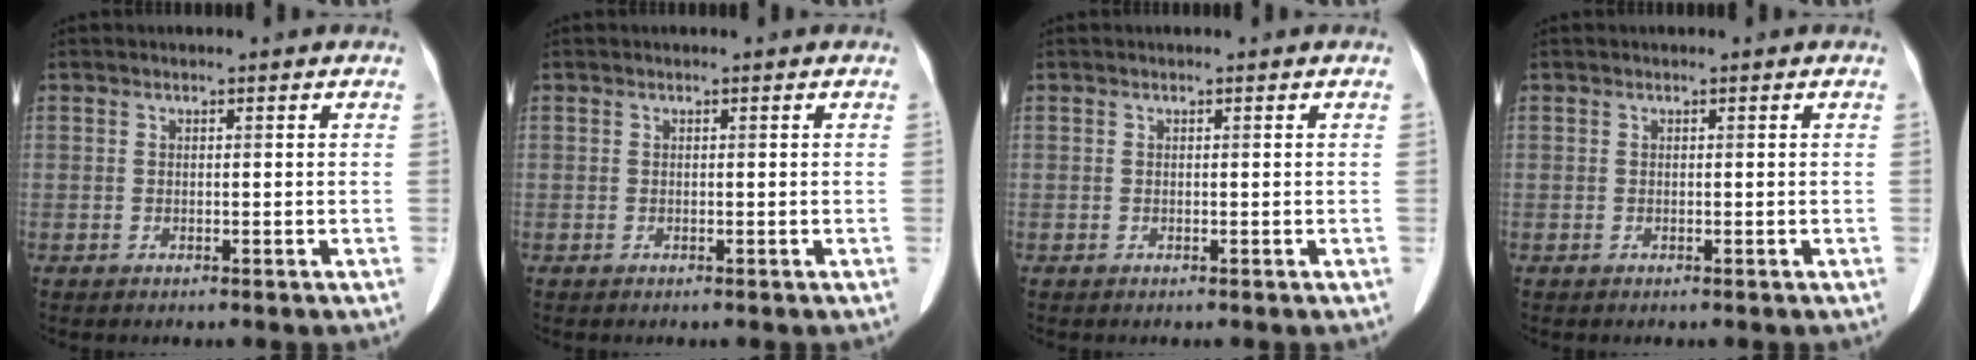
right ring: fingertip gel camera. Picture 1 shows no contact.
{"total": 0.0}
{"total": 0.0}
{"total": 0.0}